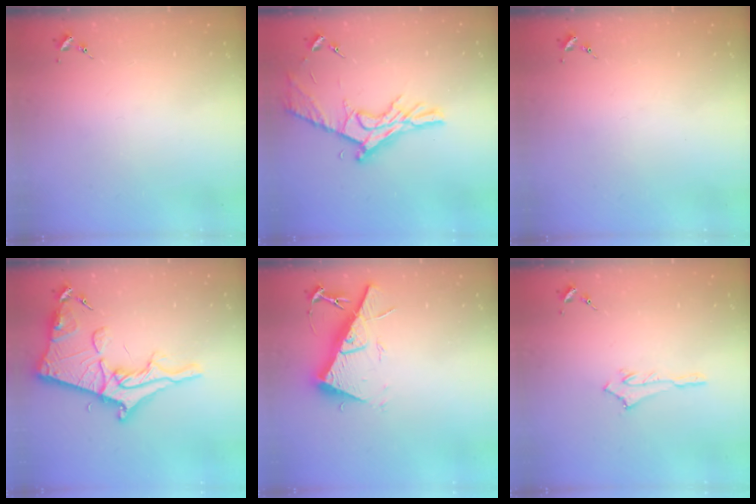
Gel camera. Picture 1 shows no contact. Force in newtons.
{"total": 13.9, "press": 13.9, "slide": 0.7}
{"total": 0.0}
{"total": 19.1, "press": 19.1, "slide": 1.4}
{"total": 14.3, "press": 14.3, "slide": 0.4}
{"total": 2.5, "press": 2.5, "slide": 0.2}